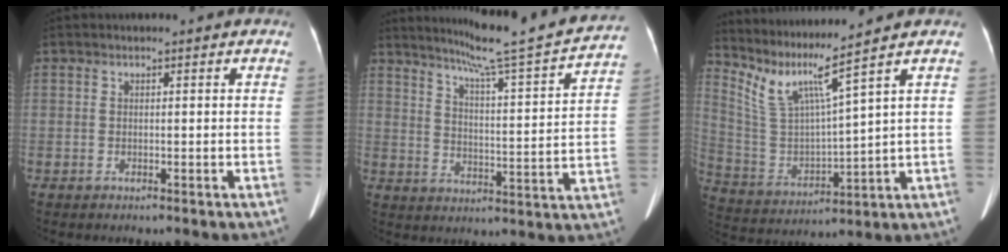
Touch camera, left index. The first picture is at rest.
{"total": 20.0, "force": [18.0, -0.9, 8.6], "torque": [-0.136, -0.043, 0.235]}
{"total": 10.4, "force": [8.0, -1.6, 6.4], "torque": [-0.136, -0.009, 0.168]}